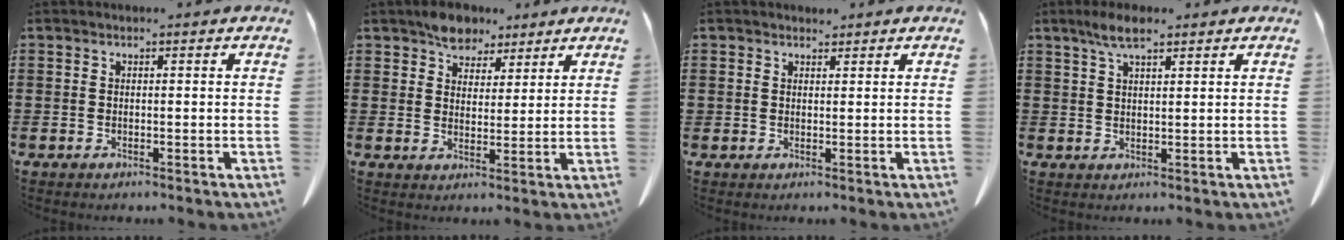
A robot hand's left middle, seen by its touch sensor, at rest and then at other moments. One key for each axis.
{"total": 5.4, "fx": 4.4, "fy": 3.0, "fz": 1.1, "tx": -0.039, "ty": 0.002, "tz": 0.086}
{"total": 1.5, "fx": 1.2, "fy": 0.8, "fz": 0.1, "tx": -0.006, "ty": 0.002, "tz": 0.026}
{"total": 4.3, "fx": 2.7, "fy": 1.1, "fz": 3.3, "tx": -0.069, "ty": 0.003, "tz": 0.047}